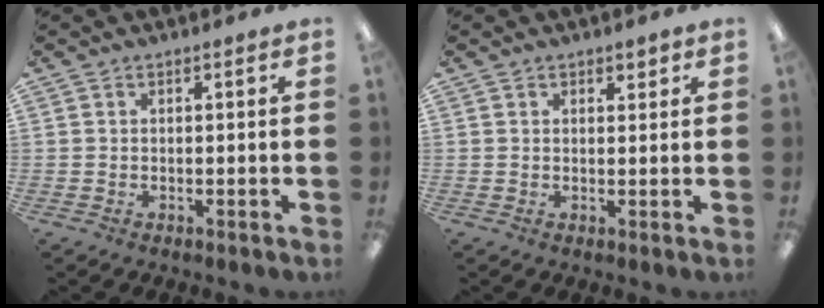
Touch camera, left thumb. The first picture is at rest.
{"total": 1.5, "force": [1.1, 0.8, 0.4], "torque": [0.000, -0.002, 0.019]}